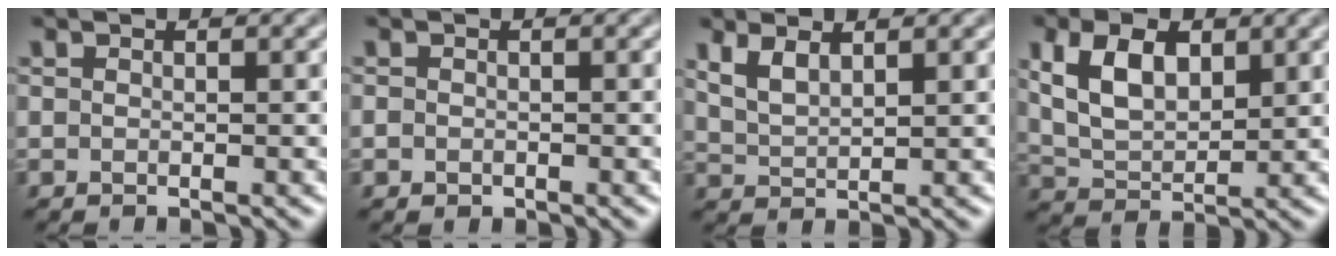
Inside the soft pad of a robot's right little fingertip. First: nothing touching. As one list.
[{"total": 0.7, "force": [-0.3, 0.6, 0.2], "torque": [-0.001, -0.003, -0.006]}, {"total": 2.3, "force": [1.5, 0.8, 1.5], "torque": [-0.038, -0.005, 0.034]}, {"total": 5.9, "force": [2.1, 3.5, 4.3], "torque": [-0.096, 0.003, 0.037]}]